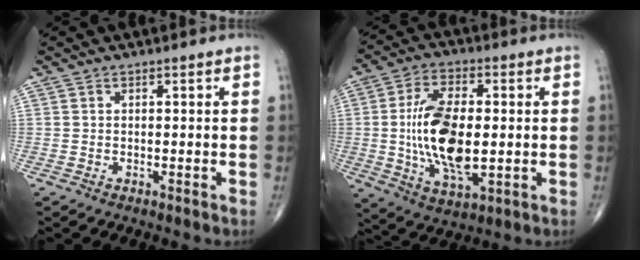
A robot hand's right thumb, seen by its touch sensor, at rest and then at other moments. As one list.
[{"total": 16.2, "force": [-0.3, 7.8, 14.2], "torque": [-0.263, -0.007, -0.002]}]